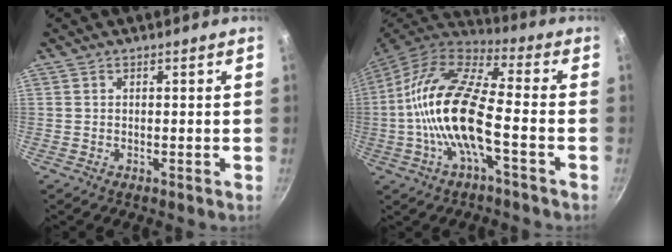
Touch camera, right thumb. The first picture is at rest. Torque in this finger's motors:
{"motor_torque": [0.74, 0.49, 2.04, -0.73, 0.70]}